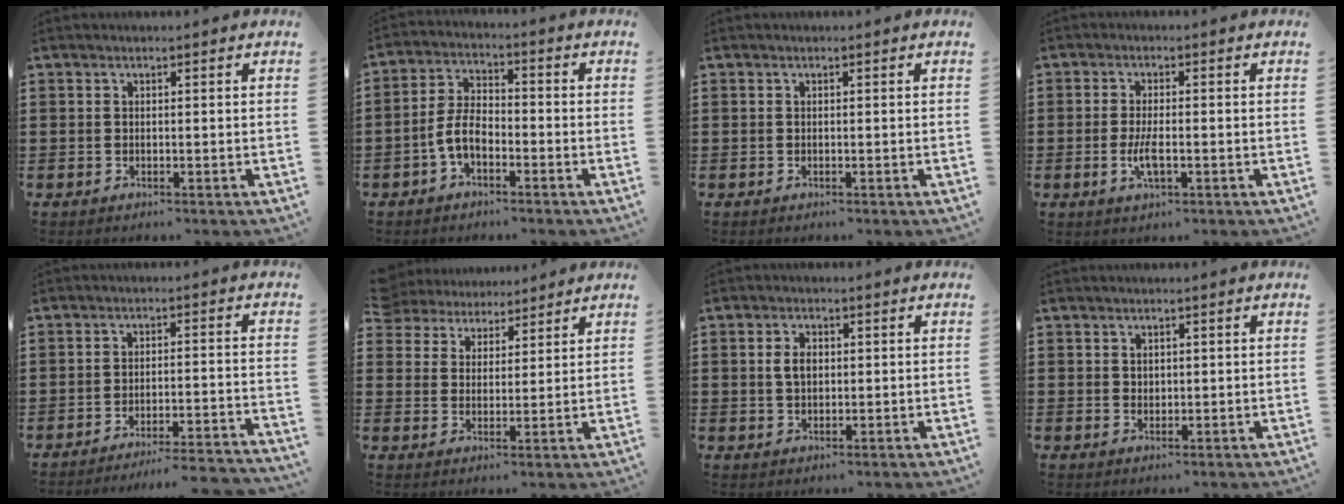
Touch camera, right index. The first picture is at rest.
{"total": 5.8, "force": [-2.5, 2.9, 4.3], "torque": [-0.110, 0.002, -0.055]}
{"total": 0.0}
{"total": 3.8, "force": [-1.0, 1.1, 3.5], "torque": [-0.074, -0.003, -0.021]}
{"total": 4.3, "force": [-4.2, -0.6, 1.0], "torque": [-0.020, -0.012, -0.085]}
{"total": 4.4, "force": [4.0, 1.7, -0.6], "torque": [-0.010, -0.009, 0.078]}
{"total": 3.0, "force": [0.5, 1.8, 2.3], "torque": [-0.049, 0.010, 0.007]}
{"total": 1.1, "force": [0.7, 0.8, 0.3], "torque": [-0.006, 0.004, 0.015]}